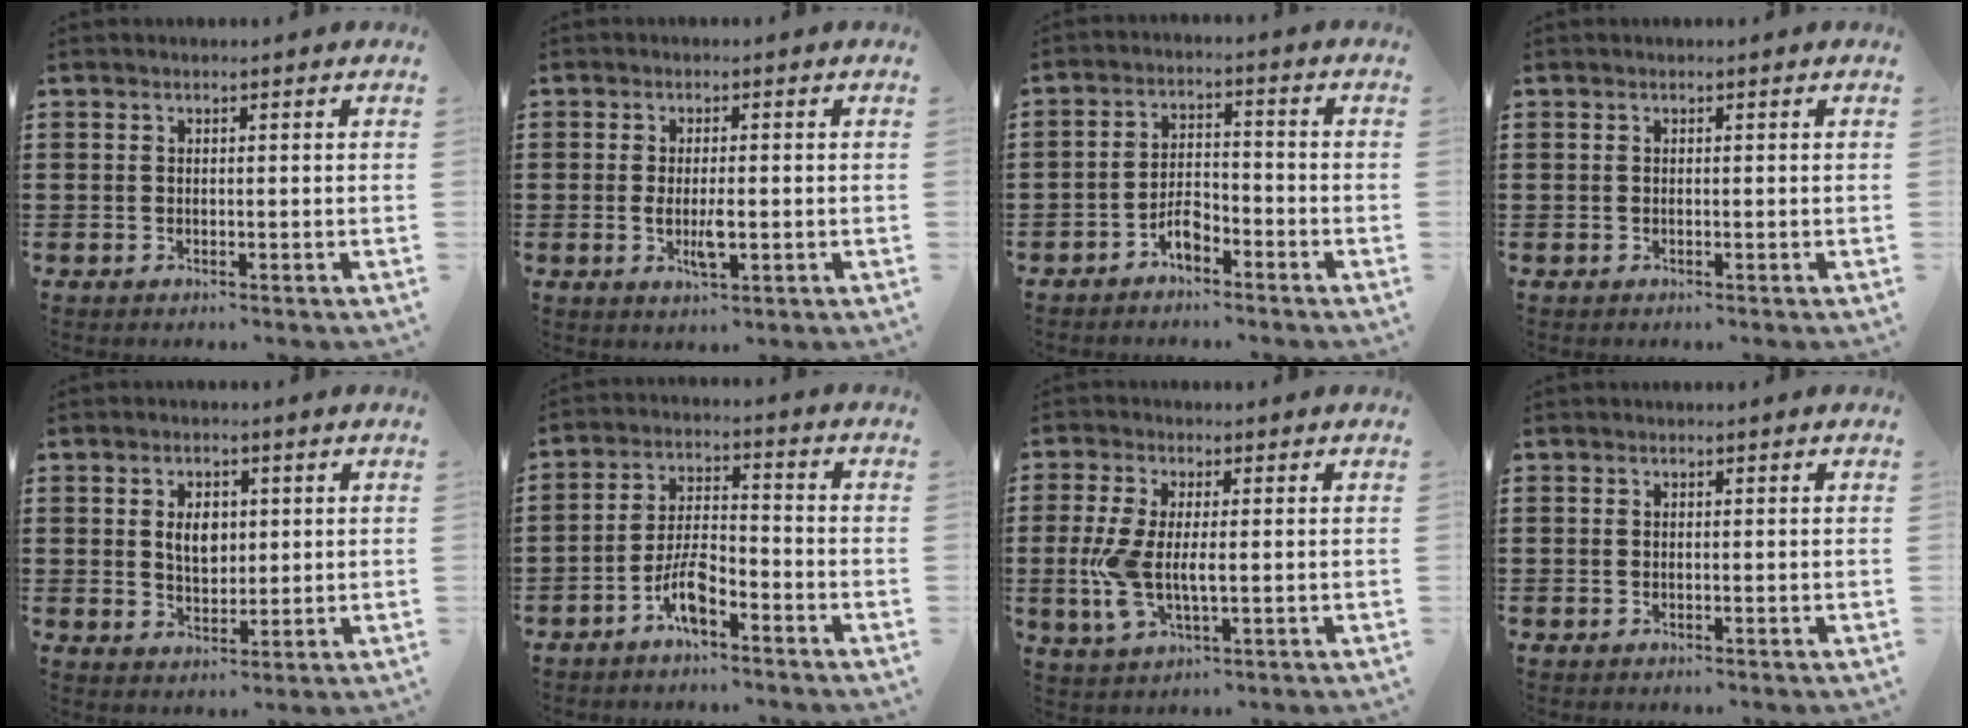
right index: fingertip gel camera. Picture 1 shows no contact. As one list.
[{"total": 4.0, "force": [-0.7, 1.2, 3.8], "torque": [-0.071, -0.003, -0.014]}, {"total": 4.3, "force": [-2.9, 1.8, 2.7], "torque": [-0.054, 0.008, -0.058]}, {"total": 0.0}, {"total": 4.5, "force": [0.8, 3.0, 3.3], "torque": [-0.056, 0.005, 0.009]}, {"total": 6.4, "force": [-3.9, 2.2, 4.6], "torque": [-0.102, 0.004, -0.077]}, {"total": 6.9, "force": [-0.4, 3.0, 6.2], "torque": [-0.154, -0.010, -0.016]}, {"total": 0.0}]